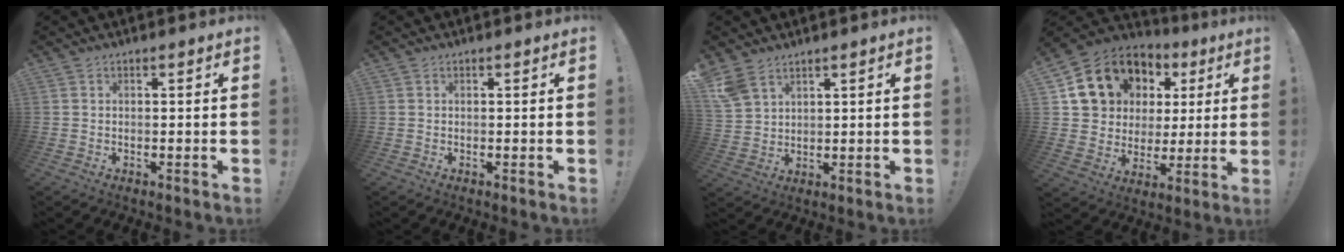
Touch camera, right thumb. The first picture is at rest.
{"total": 0.0}
{"total": 6.6, "force": [4.6, 3.7, 2.8], "torque": [-0.053, -0.016, 0.095]}
{"total": 17.0, "force": [7.7, 13.4, 7.1], "torque": [-0.116, -0.032, 0.170]}